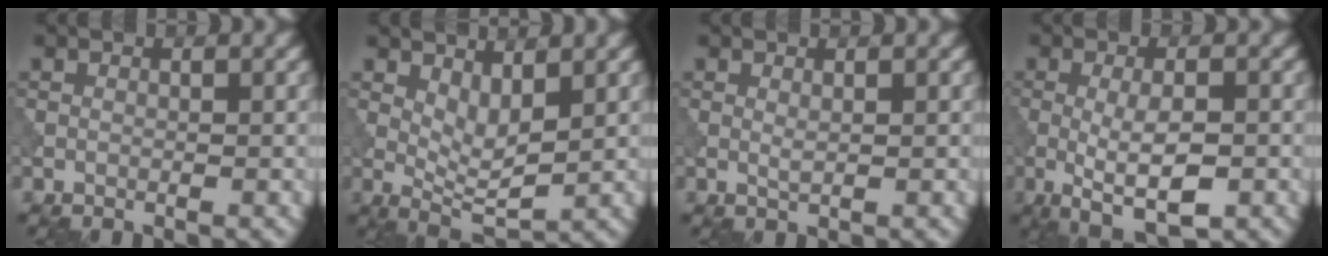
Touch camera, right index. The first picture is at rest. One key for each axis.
{"total": 3.5, "fx": 1.2, "fy": 1.4, "fz": 2.9, "tx": -0.055, "ty": -0.010, "tz": 0.026}
{"total": 0.7, "fx": 0.2, "fy": 0.2, "fz": 0.6, "tx": -0.013, "ty": -0.001, "tz": 0.004}
{"total": 5.5, "fx": -1.6, "fy": 1.7, "fz": 5.0, "tx": -0.093, "ty": -0.008, "tz": -0.027}